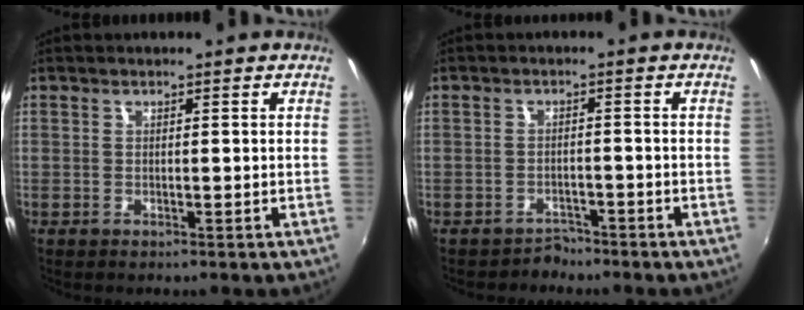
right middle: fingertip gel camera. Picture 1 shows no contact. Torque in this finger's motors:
{"motor_torque": [-0.09, -0.20, -0.04, -0.02]}